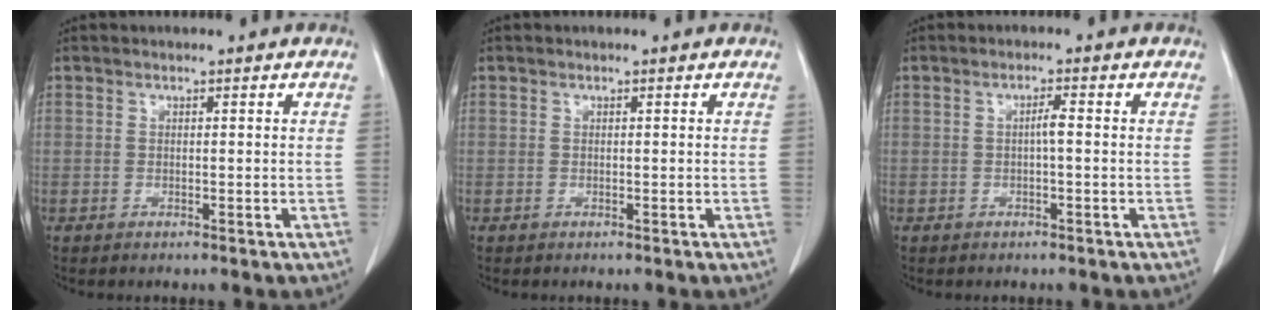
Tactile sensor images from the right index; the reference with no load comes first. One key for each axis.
{"total": 0.0}
{"total": 1.6, "fx": -0.1, "fy": 0.0, "fz": 1.6, "tx": -0.028, "ty": 0.003, "tz": -0.002}